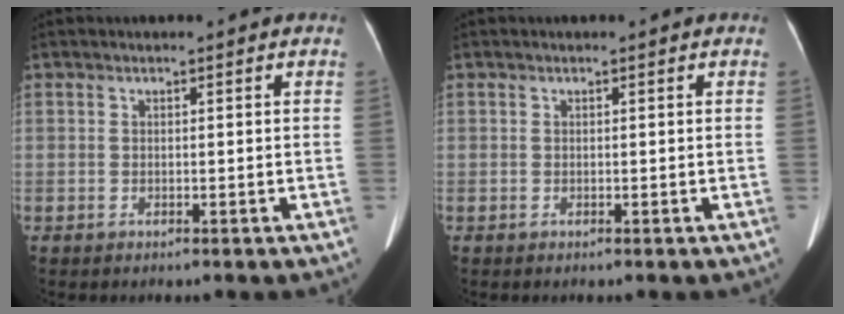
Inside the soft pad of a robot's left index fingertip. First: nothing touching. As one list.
[{"total": 0.0}]